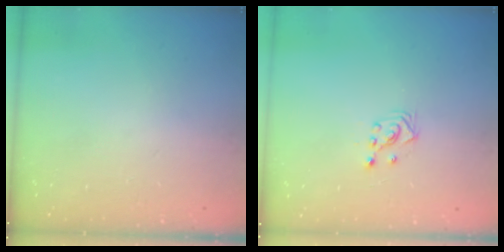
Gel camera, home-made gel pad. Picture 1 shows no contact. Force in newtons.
{"total": 2.9, "press": 2.7, "slide": 1.0}